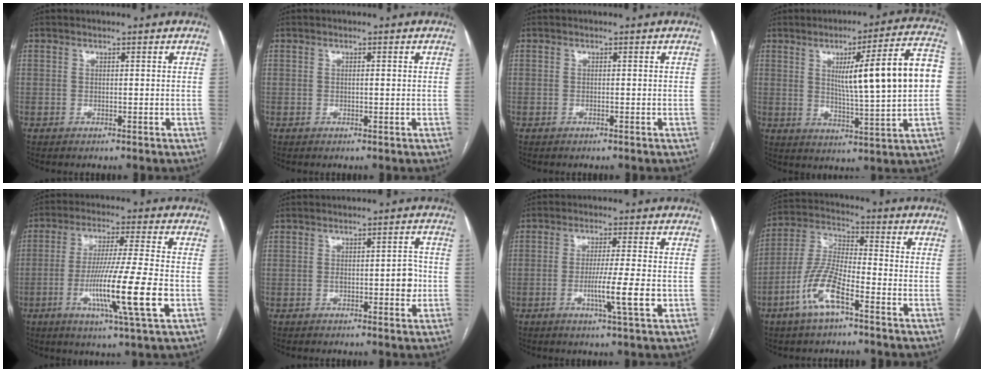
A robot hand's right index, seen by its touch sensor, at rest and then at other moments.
{"total": 0.5, "force": [0.0, 0.1, 0.5], "torque": [-0.010, 0.001, 0.001]}
{"total": 0.0}
{"total": 16.9, "force": [2.2, 0.2, 16.7], "torque": [-0.238, 0.015, 0.033]}
{"total": 13.9, "force": [-3.9, -0.8, 13.3], "torque": [-0.247, -0.023, -0.074]}
{"total": 4.0, "force": [-0.8, 1.2, 3.7], "torque": [-0.054, 0.006, -0.006]}
{"total": 7.0, "force": [-1.8, -0.7, 6.7], "torque": [-0.112, -0.012, -0.031]}
{"total": 10.2, "force": [-5.2, 2.3, 8.5], "torque": [-0.187, 0.000, -0.104]}